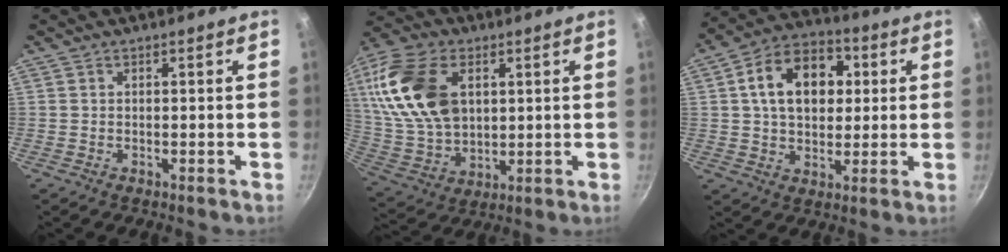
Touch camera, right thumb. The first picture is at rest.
{"total": 21.7, "force": [5.9, 14.1, 15.4], "torque": [-0.301, -0.009, 0.118]}
{"total": 15.5, "force": [3.2, 10.8, 10.6], "torque": [-0.136, 0.019, 0.040]}